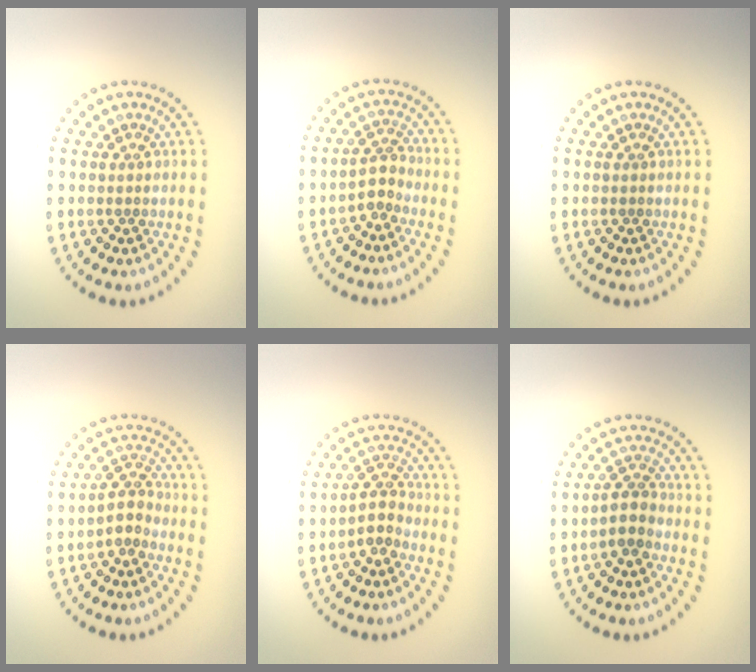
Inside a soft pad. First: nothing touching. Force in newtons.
{"total": 1.9, "press": 1.4, "slide": 1.3}
{"total": 0.0}
{"total": 2.2, "press": 1.7, "slide": 1.4}
{"total": 2.2, "press": 1.7, "slide": 1.5}
{"total": 2.5, "press": 1.9, "slide": 1.5}